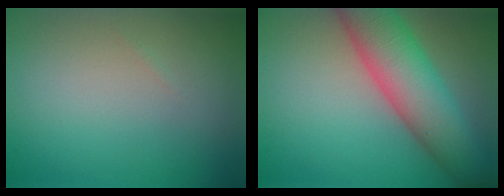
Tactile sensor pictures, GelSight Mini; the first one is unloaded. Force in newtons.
{"total": 8.3, "press": 8.3, "slide": 0.5}